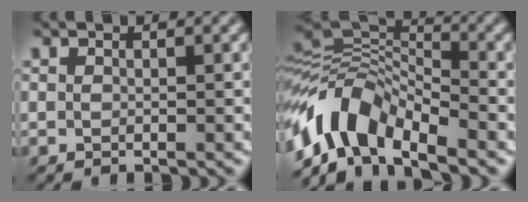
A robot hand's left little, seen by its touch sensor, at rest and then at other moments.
{"total": 8.5, "force": [-5.1, 3.9, 5.5], "torque": [-0.094, 0.014, -0.112]}